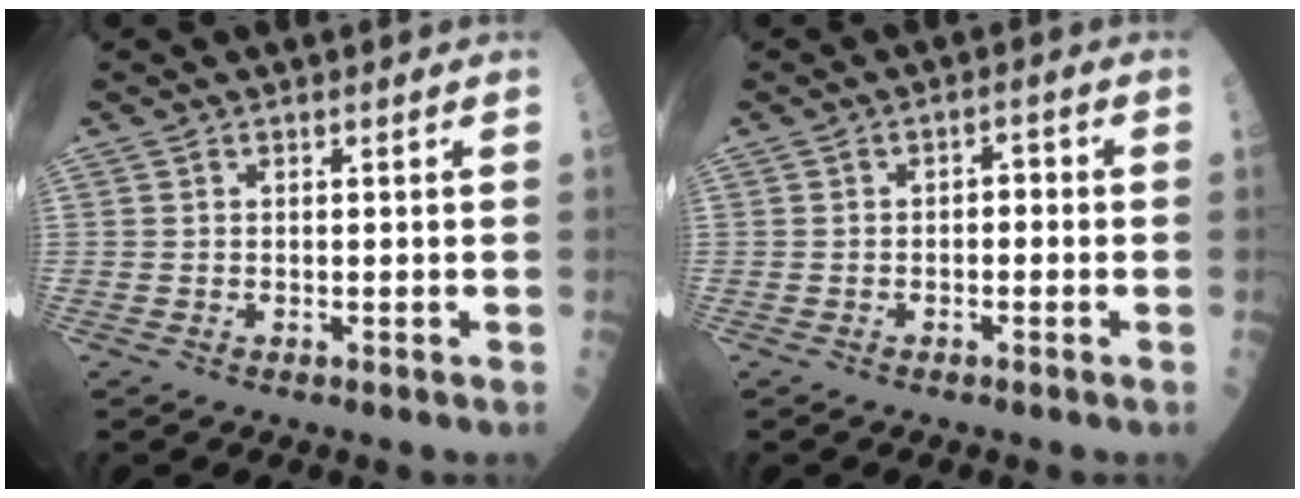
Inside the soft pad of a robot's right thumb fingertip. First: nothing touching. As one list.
[{"total": 2.3, "force": [-0.3, 1.5, 1.7], "torque": [-0.012, 0.012, -0.010]}]